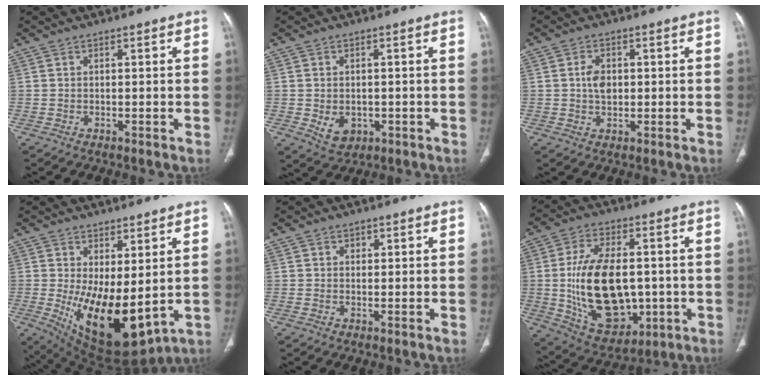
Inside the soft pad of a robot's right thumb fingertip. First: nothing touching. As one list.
[{"total": 4.8, "force": [-1.0, 3.6, 2.9], "torque": [-0.038, 0.000, -0.001]}, {"total": 3.8, "force": [0.3, 2.6, 2.7], "torque": [-0.043, 0.004, 0.004]}, {"total": 15.3, "force": [-0.6, 7.1, 13.6], "torque": [-0.217, -0.031, 0.017]}, {"total": 0.8, "force": [0.3, 0.7, 0.2], "torque": [0.006, 0.000, 0.004]}, {"total": 20.2, "force": [-1.0, 12.1, 16.2], "torque": [-0.266, -0.004, 0.006]}]